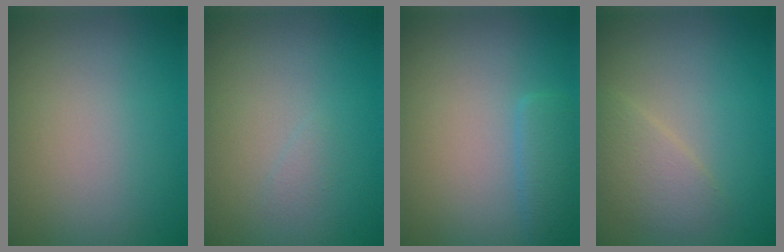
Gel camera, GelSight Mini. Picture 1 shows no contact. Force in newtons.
{"total": 0.5, "press": 0.5, "slide": 0.0}
{"total": 1.8, "press": 1.8, "slide": 0.0}
{"total": 2.2, "press": 2.2, "slide": 0.1}